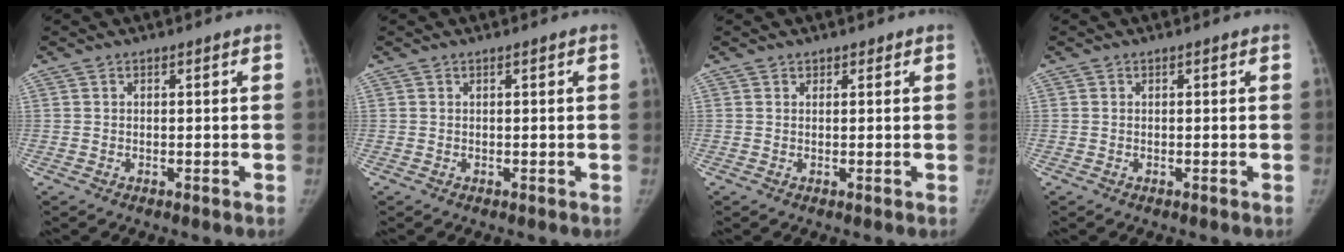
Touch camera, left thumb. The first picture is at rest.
{"total": 0.0}
{"total": 0.9, "force": [0.9, 0.4, 0.1], "torque": [0.003, -0.005, 0.014]}
{"total": 0.0}